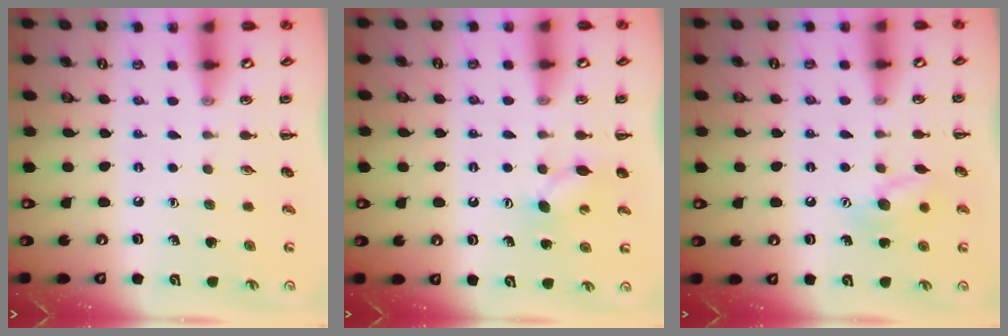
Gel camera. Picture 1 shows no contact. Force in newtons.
{"total": 6.7, "press": 6.6, "slide": 1.6}
{"total": 10.0, "press": 9.9, "slide": 1.7}